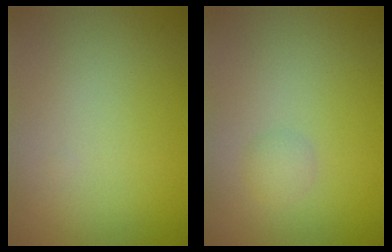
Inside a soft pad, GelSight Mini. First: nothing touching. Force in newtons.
{"total": 1.2, "press": 1.2, "slide": 0.0}